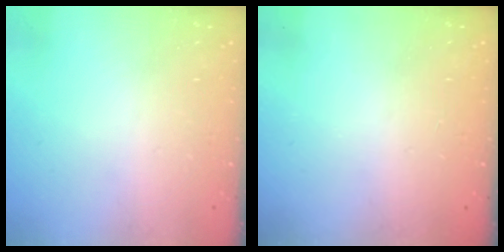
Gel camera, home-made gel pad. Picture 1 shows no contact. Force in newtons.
{"total": 0.0}